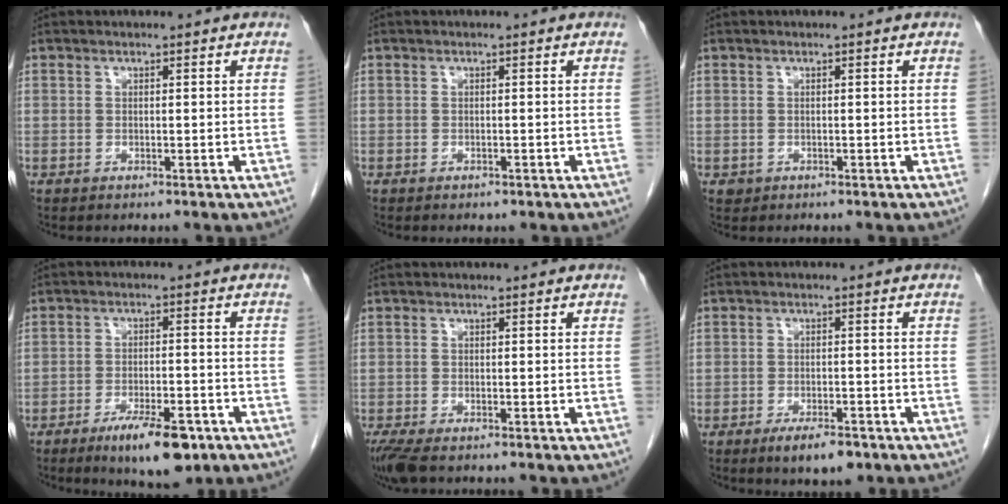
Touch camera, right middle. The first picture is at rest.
{"total": 0.6, "force": [-0.4, 0.3, 0.3], "torque": [-0.009, -0.001, -0.003]}
{"total": 0.7, "force": [-0.2, 0.6, 0.1], "torque": [-0.003, 0.003, 0.000]}
{"total": 8.7, "force": [-5.3, 2.4, 6.4], "torque": [-0.102, -0.008, -0.078]}
{"total": 3.8, "force": [-2.7, 1.0, 2.4], "torque": [-0.051, -0.013, -0.048]}
{"total": 4.8, "force": [-3.1, 1.6, 3.3], "torque": [-0.056, -0.004, -0.043]}